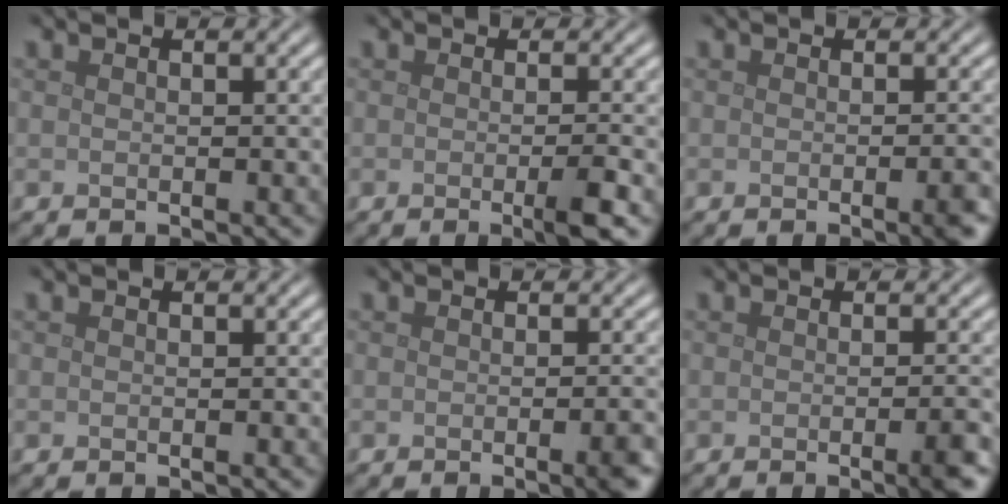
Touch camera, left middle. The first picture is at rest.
{"total": 2.6, "force": [-0.7, 0.4, 2.5], "torque": [-0.035, -0.005, -0.014]}
{"total": 2.6, "force": [-0.8, 0.7, 2.3], "torque": [-0.021, 0.000, -0.015]}
{"total": 0.0}
{"total": 3.0, "force": [-1.0, 0.8, 2.7], "torque": [-0.025, -0.002, -0.016]}
{"total": 2.9, "force": [-1.0, 0.7, 2.7], "torque": [-0.029, -0.002, -0.019]}